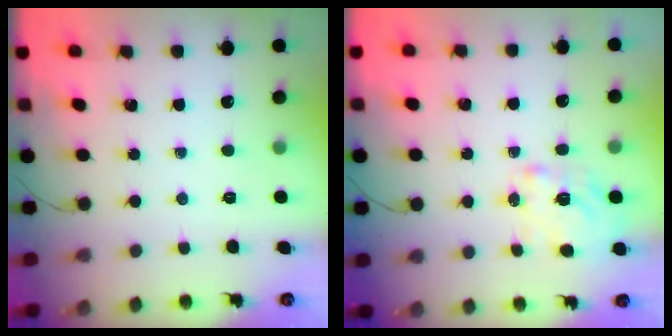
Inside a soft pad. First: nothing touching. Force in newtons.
{"total": 2.4, "press": 2.4, "slide": 0.3}